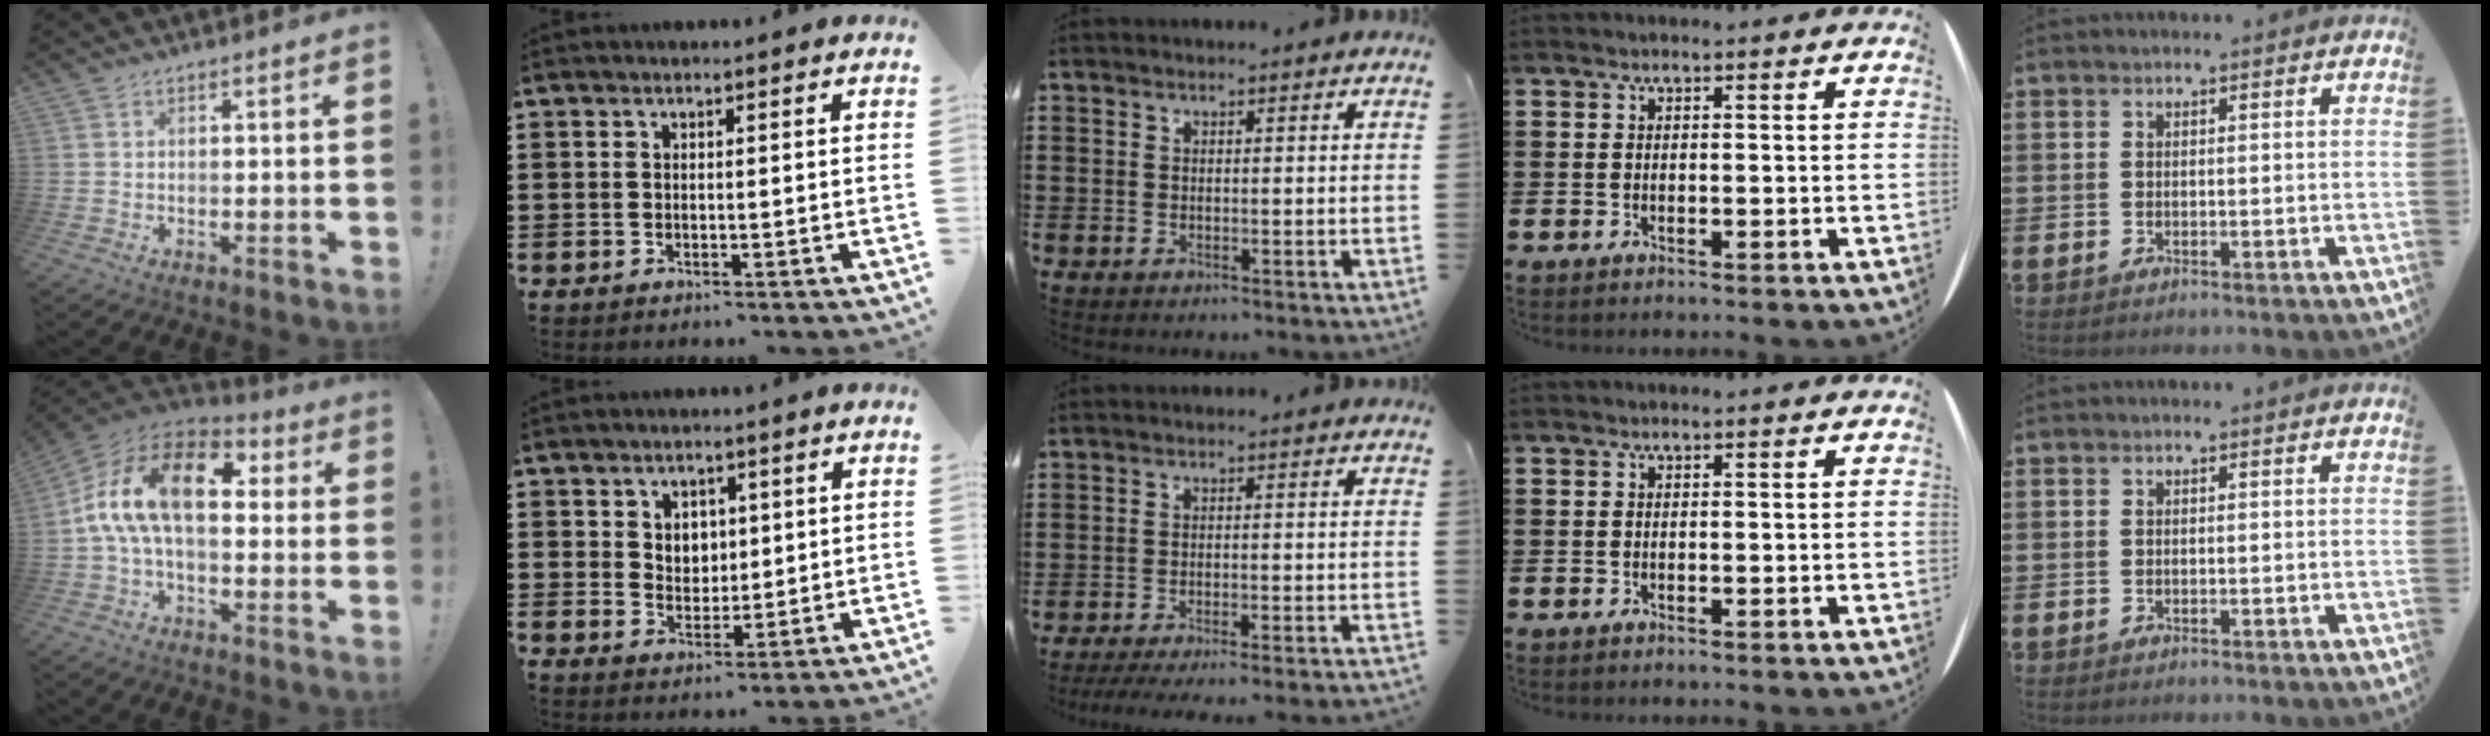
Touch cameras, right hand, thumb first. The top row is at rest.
{"thumb": {"total": 19.0, "force": [3.7, 9.6, 15.9], "torque": [-0.288, 0.000, 0.060]}, "index": {"total": 3.6, "force": [1.8, 3.0, 1.0], "torque": [-0.024, 0.006, 0.031]}, "middle": {"total": 3.7, "force": [-3.4, -0.4, 1.3], "torque": [-0.020, -0.004, -0.069]}}